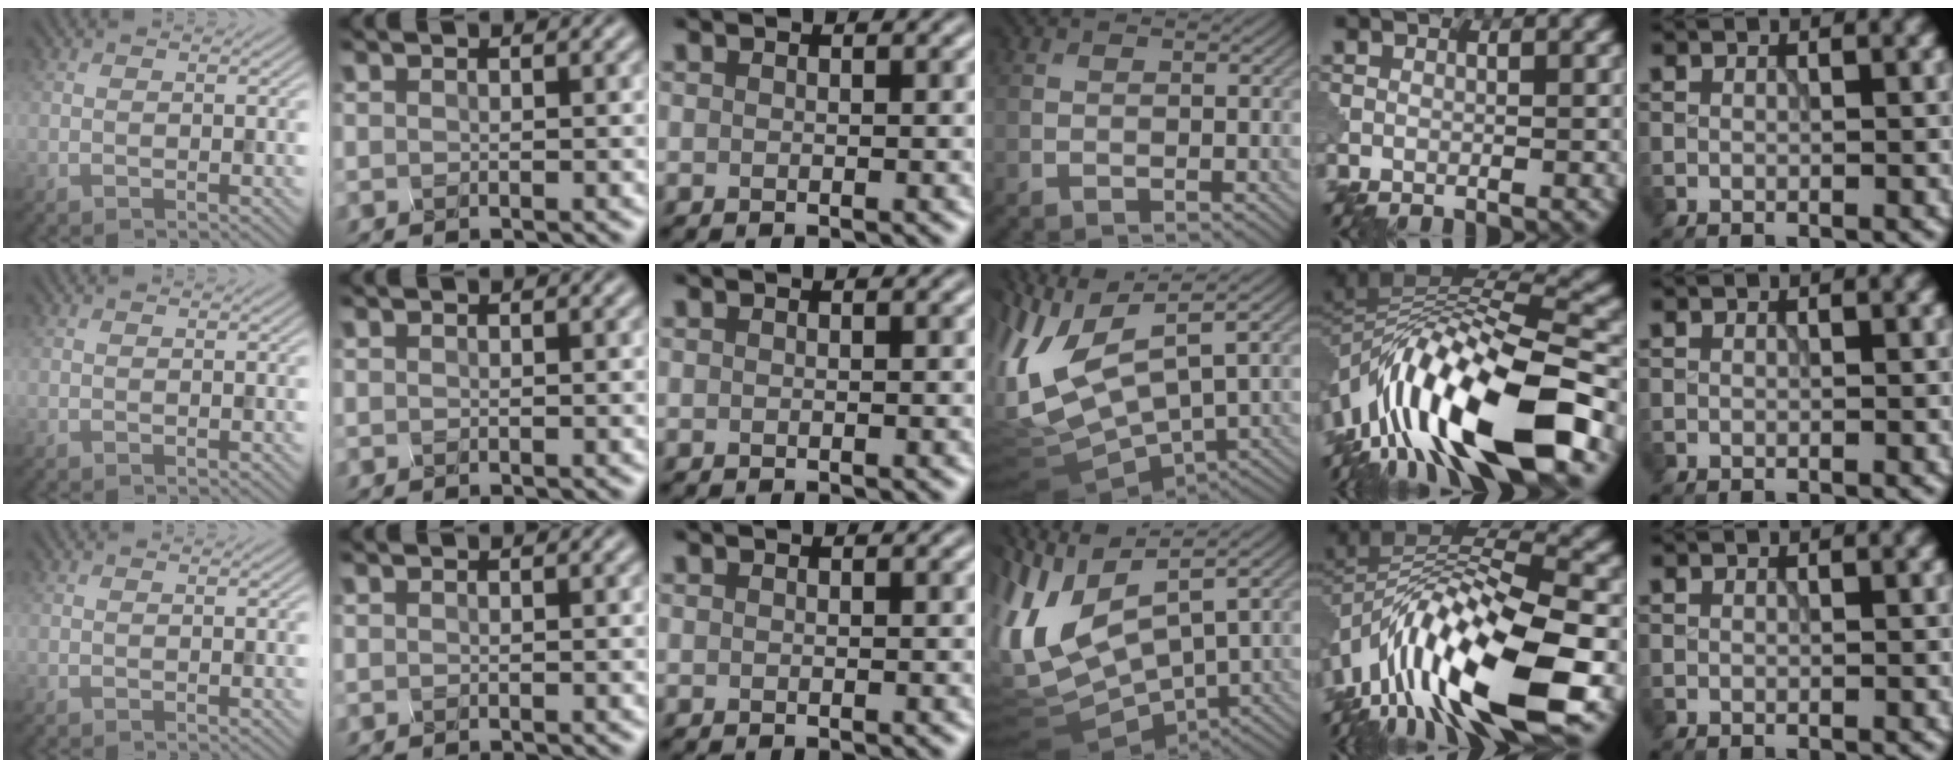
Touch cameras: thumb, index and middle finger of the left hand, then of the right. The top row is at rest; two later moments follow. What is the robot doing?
{"motion": "squeeze", "object": "hand grip exerciser"}